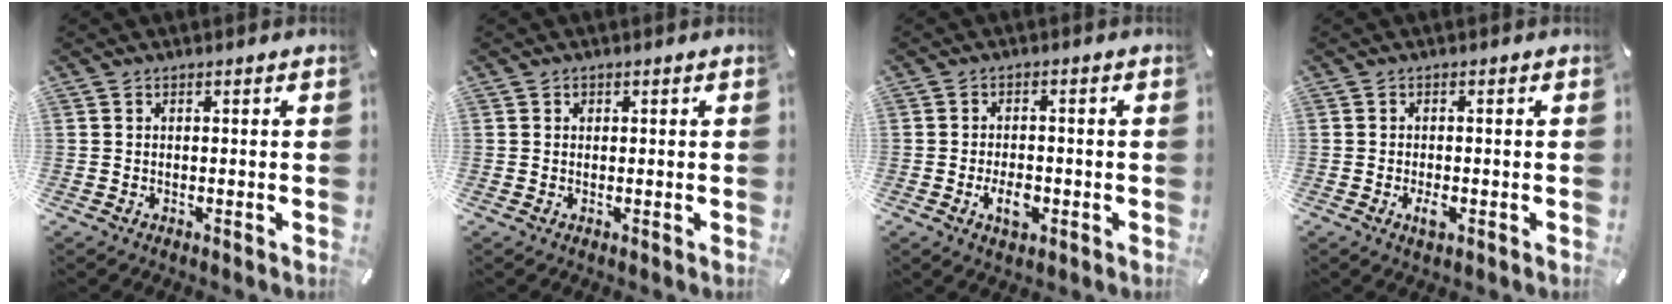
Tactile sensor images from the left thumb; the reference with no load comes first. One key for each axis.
{"total": 0.7, "fx": 0.2, "fy": 0.6, "fz": 0.2, "tx": -0.002, "ty": 0.004, "tz": 0.003}
{"total": 5.0, "fx": -1.7, "fy": 2.9, "fz": 3.7, "tx": -0.073, "ty": -0.001, "tz": -0.034}
{"total": 2.7, "fx": -1.0, "fy": 1.3, "fz": 2.2, "tx": -0.051, "ty": -0.003, "tz": -0.020}